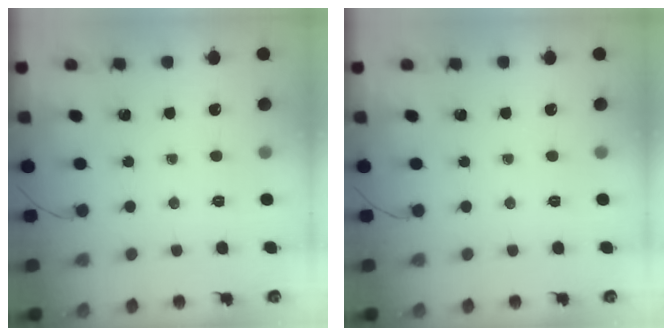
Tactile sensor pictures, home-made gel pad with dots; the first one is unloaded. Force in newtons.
{"total": 0.0}